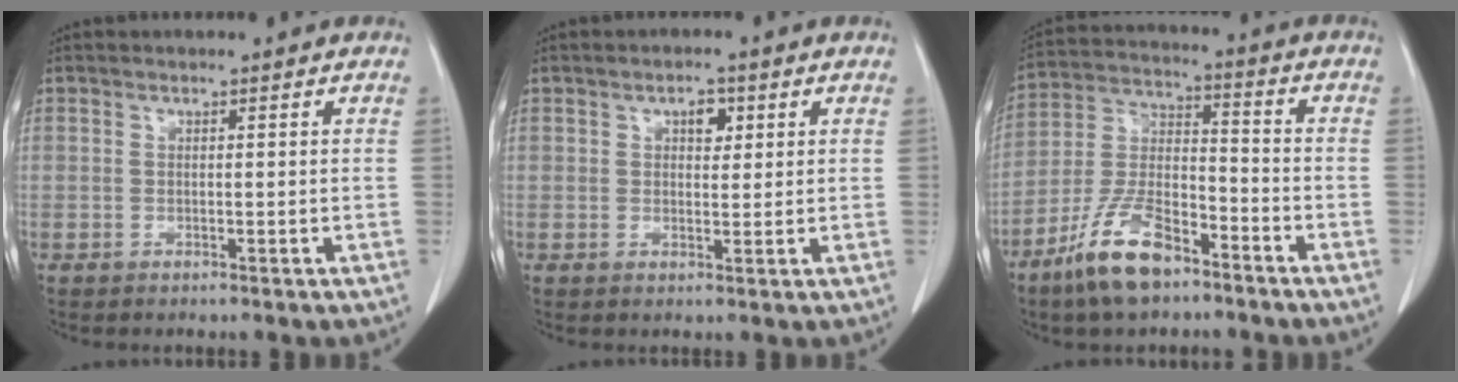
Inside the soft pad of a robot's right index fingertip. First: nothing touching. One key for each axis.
{"total": 2.6, "fx": 1.1, "fy": 1.5, "fz": 1.9, "tx": -0.025, "ty": 0.003, "tz": 0.016}
{"total": 12.3, "fx": -8.3, "fy": 4.0, "fz": 8.1, "tx": -0.176, "ty": -0.008, "tz": -0.162}